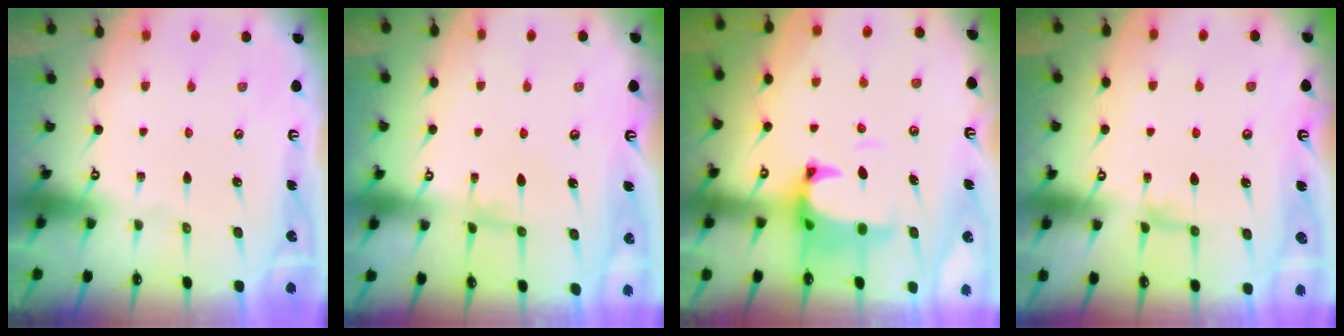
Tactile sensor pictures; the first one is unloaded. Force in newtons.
{"total": 0.6, "press": 0.1, "slide": 0.5}
{"total": 2.6, "press": 2.4, "slide": 1.1}
{"total": 0.8, "press": 0.5, "slide": 0.7}